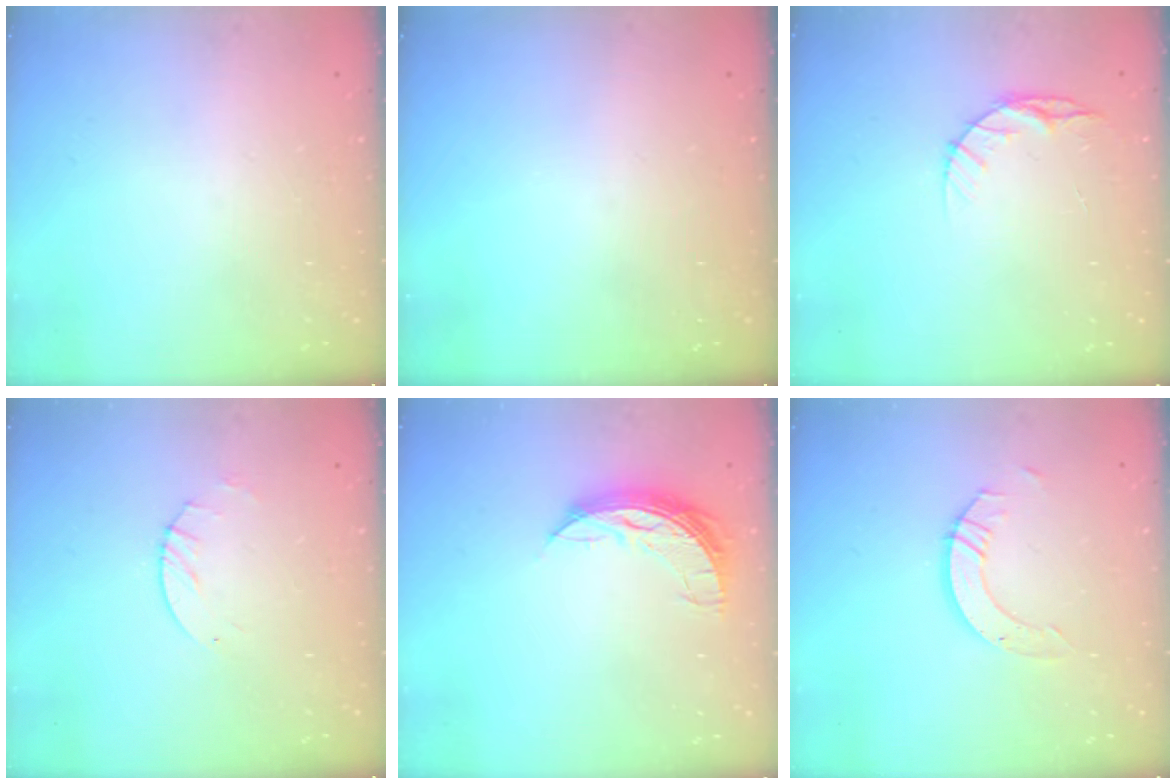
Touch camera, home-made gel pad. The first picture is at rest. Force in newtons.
{"total": 0.0}
{"total": 6.1, "press": 6.0, "slide": 0.6}
{"total": 2.6, "press": 2.5, "slide": 0.4}
{"total": 7.7, "press": 7.6, "slide": 0.6}
{"total": 6.0, "press": 6.0, "slide": 0.4}